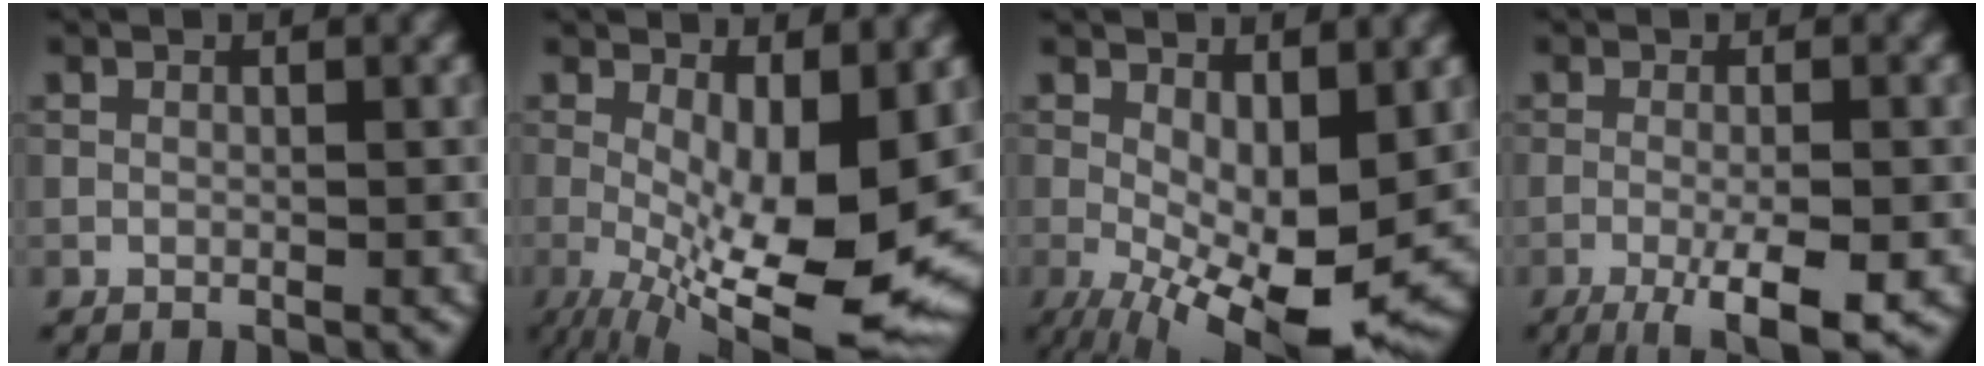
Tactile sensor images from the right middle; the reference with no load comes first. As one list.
[{"total": 13.2, "force": [-2.0, 4.7, 12.2], "torque": [-0.186, -0.019, -0.020]}, {"total": 10.9, "force": [-1.4, 4.5, 9.8], "torque": [-0.161, -0.012, -0.016]}, {"total": 6.4, "force": [-2.8, 1.4, 5.6], "torque": [-0.084, -0.003, -0.043]}]